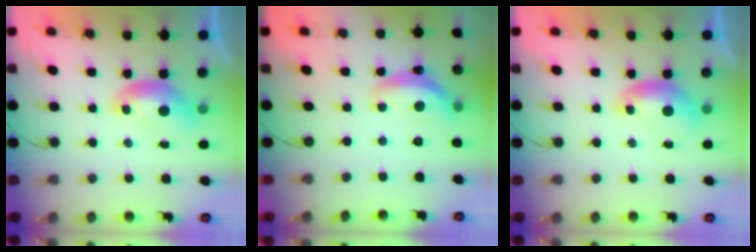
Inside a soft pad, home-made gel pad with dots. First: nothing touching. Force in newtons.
{"total": 7.4, "press": 7.4, "slide": 0.6}
{"total": 0.0}